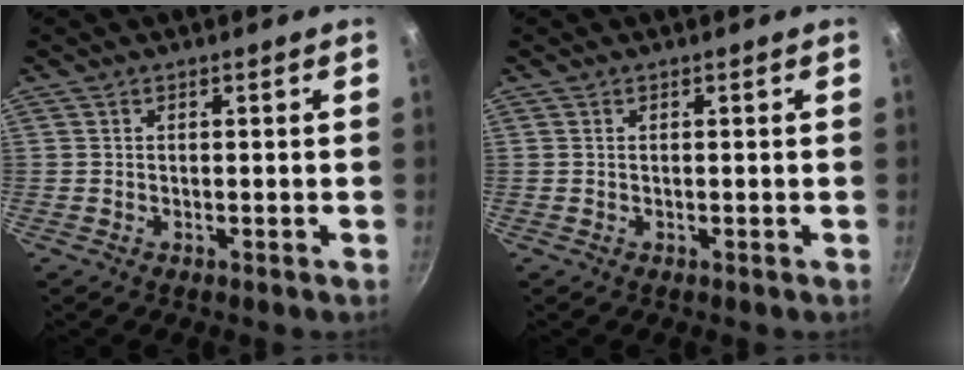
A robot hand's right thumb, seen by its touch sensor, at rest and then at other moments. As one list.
[{"total": 0.0}]